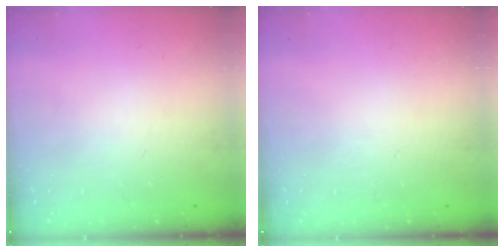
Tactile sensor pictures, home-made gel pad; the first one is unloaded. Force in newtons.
{"total": 0.0}